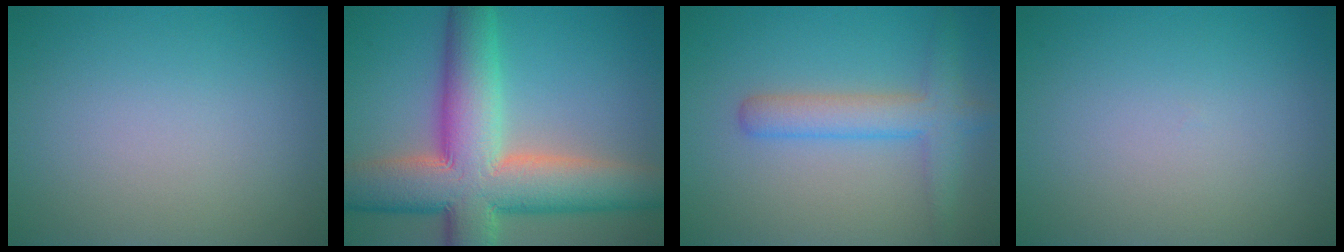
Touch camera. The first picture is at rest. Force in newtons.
{"total": 12.7, "press": 12.7, "slide": 0.8}
{"total": 3.7, "press": 3.7, "slide": 0.2}
{"total": 0.0}